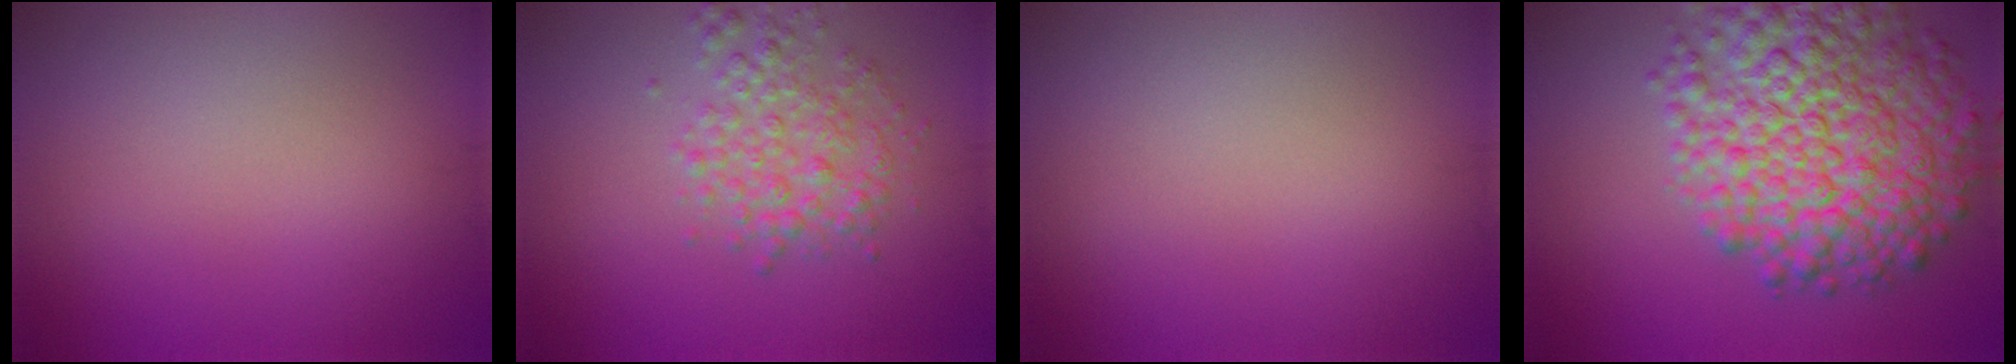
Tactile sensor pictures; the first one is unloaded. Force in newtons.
{"total": 3.3, "press": 3.3, "slide": 0.1}
{"total": 0.0}
{"total": 11.1, "press": 11.1, "slide": 0.4}